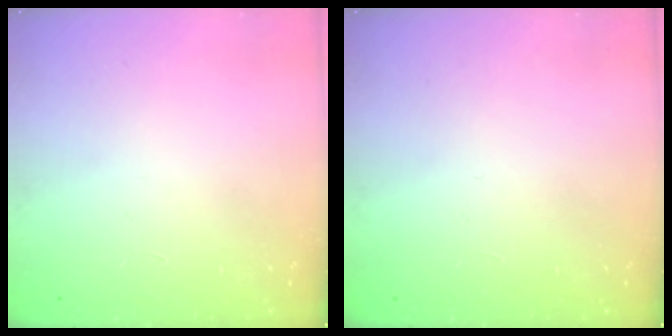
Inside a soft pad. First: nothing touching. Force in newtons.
{"total": 0.0}